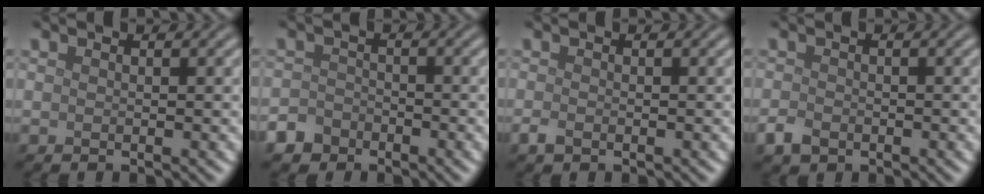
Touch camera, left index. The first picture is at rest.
{"total": 3.0, "force": [-2.2, 2.0, 0.4], "torque": [0.007, 0.001, -0.047]}
{"total": 1.0, "force": [-0.5, 0.6, 0.6], "torque": [-0.013, -0.003, -0.011]}
{"total": 1.6, "force": [-0.9, 1.1, 0.8], "torque": [-0.014, -0.002, -0.021]}